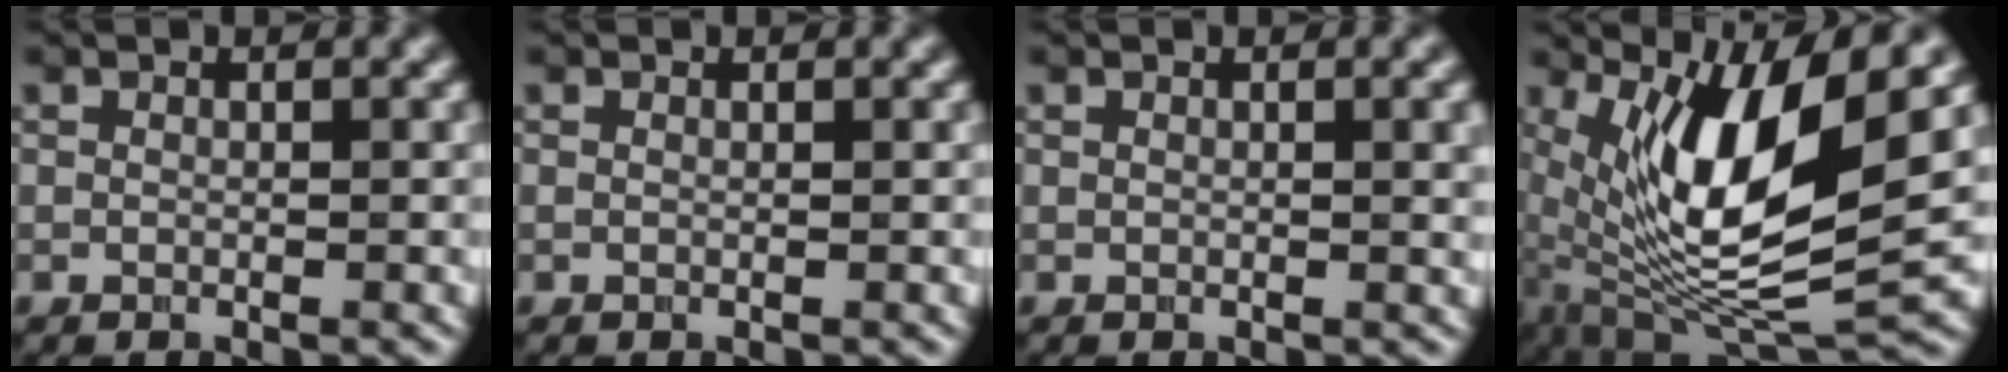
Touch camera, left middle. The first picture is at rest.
{"total": 0.0}
{"total": 2.1, "force": [0.5, 0.7, 1.9], "torque": [-0.016, 0.006, 0.012]}
{"total": 11.2, "force": [2.3, 3.5, 10.4], "torque": [-0.200, -0.014, 0.063]}